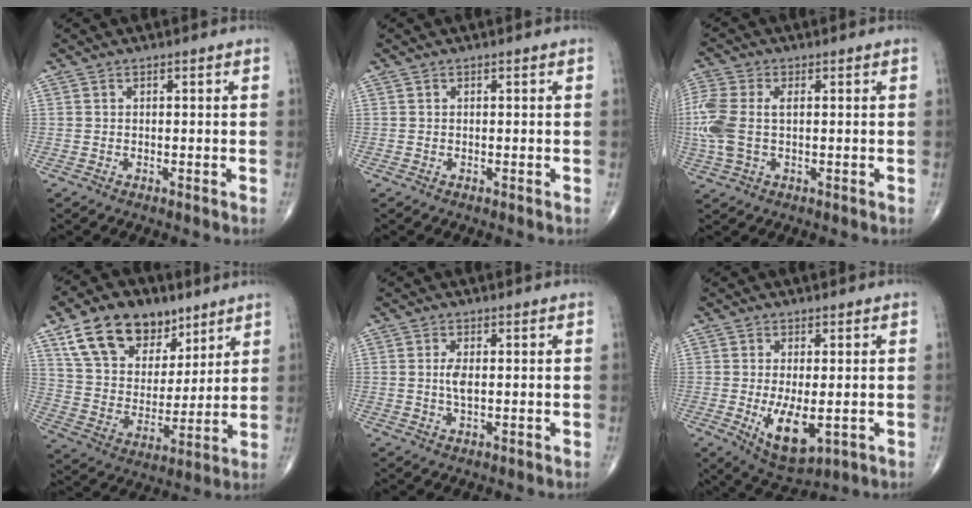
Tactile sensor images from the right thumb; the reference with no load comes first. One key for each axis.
{"total": 0.0}
{"total": 9.4, "fx": 0.3, "fy": 5.3, "fz": 7.7, "tx": -0.220, "ty": 0.014, "tz": 0.010}
{"total": 18.5, "fx": 11.0, "fy": 11.7, "fz": 9.3, "tx": -0.120, "ty": -0.033, "tz": 0.199}
{"total": 2.8, "fx": 0.2, "fy": 1.1, "fz": 2.5, "tx": -0.055, "ty": -0.004, "tz": 0.003}
{"total": 8.9, "fx": -1.8, "fy": 3.9, "fz": 7.8, "tx": -0.129, "ty": -0.022, "tz": -0.017}